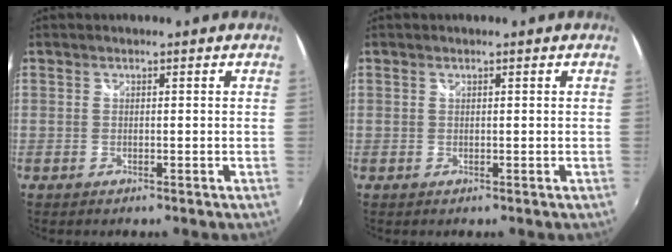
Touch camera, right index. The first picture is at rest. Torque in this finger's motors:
{"motor_torque": [0.47, 0.32, 0.03, 0.00]}